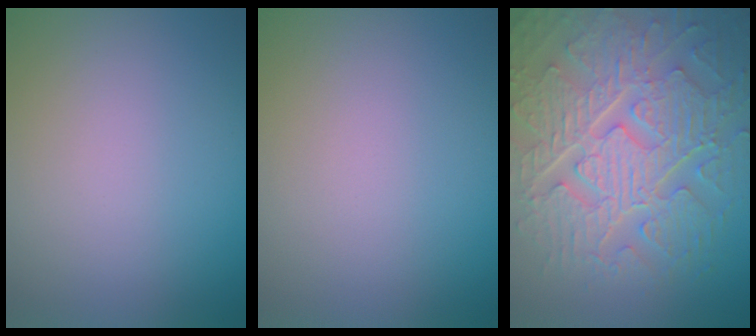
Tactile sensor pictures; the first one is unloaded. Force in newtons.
{"total": 0.0}
{"total": 10.4, "press": 7.0, "slide": 7.7}